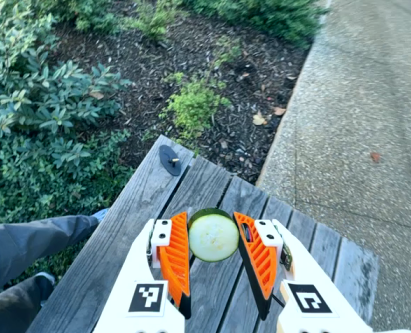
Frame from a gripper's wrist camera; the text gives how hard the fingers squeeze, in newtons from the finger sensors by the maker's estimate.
{"total": 8.6, "left": 8.5, "right": 8.7}